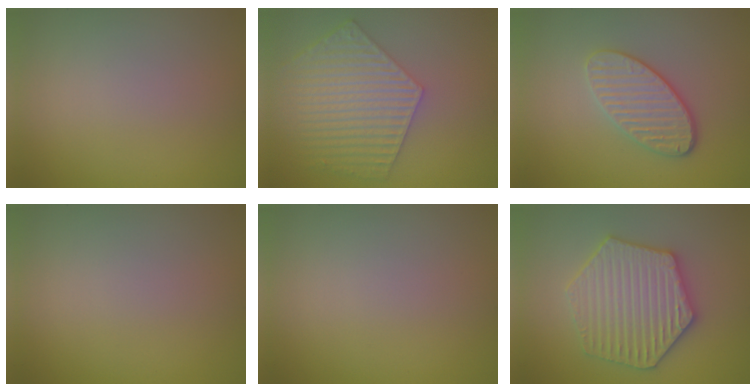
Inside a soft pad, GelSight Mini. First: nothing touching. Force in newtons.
{"total": 6.4, "press": 4.9, "slide": 4.2}
{"total": 3.9, "press": 3.3, "slide": 2.0}
{"total": 0.0}
{"total": 0.0}
{"total": 6.1, "press": 6.1, "slide": 1.1}